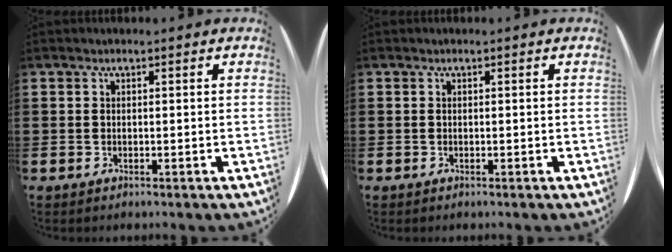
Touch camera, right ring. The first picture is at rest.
{"total": 0.0}